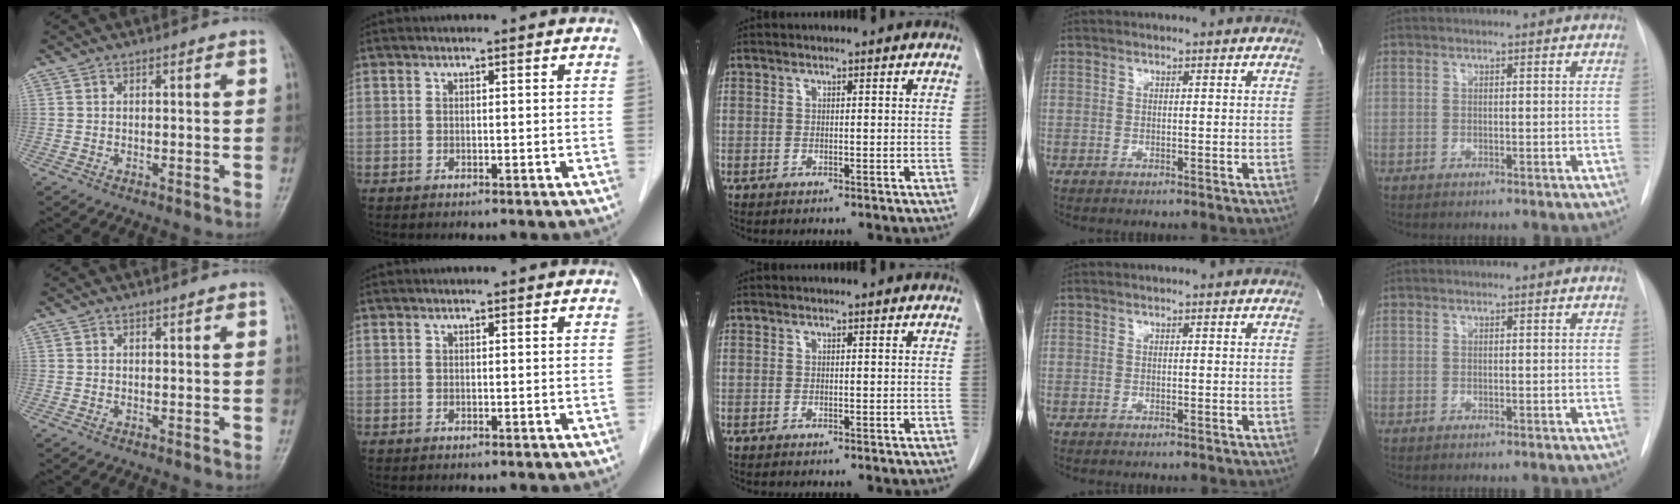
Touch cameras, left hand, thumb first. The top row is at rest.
{}